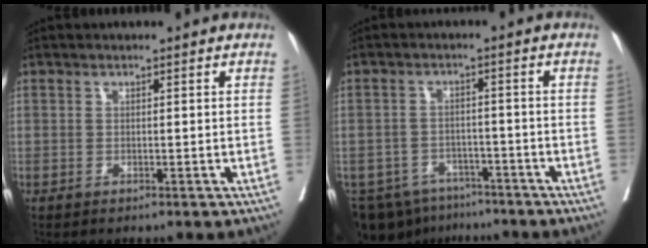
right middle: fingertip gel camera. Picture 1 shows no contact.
{"total": 10.8, "force": [-8.4, 6.2, 3.0], "torque": [-0.063, 0.001, -0.115]}